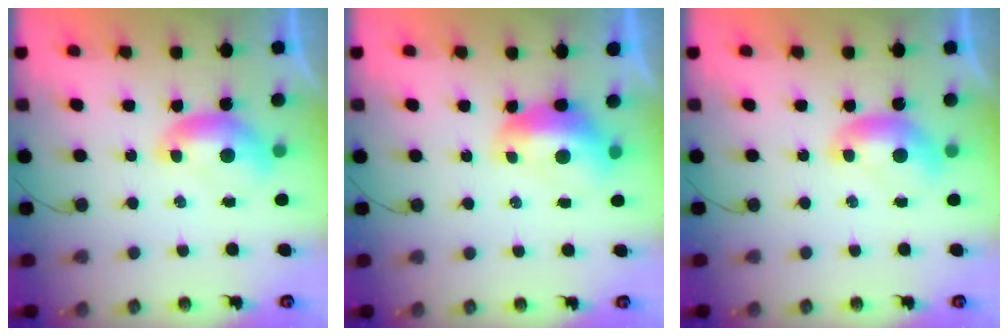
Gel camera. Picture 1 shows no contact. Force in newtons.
{"total": 1.9, "press": 1.8, "slide": 0.6}
{"total": 0.0}